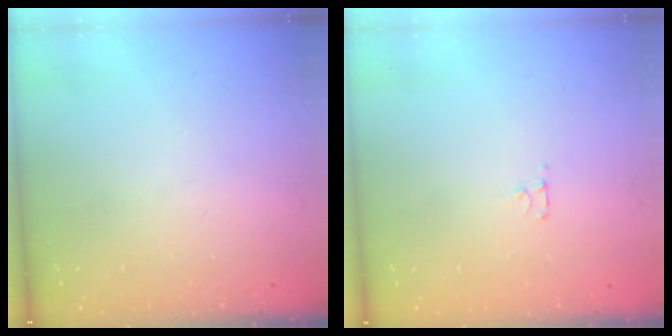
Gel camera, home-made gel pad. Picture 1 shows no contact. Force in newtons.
{"total": 2.7, "press": 2.7, "slide": 0.3}